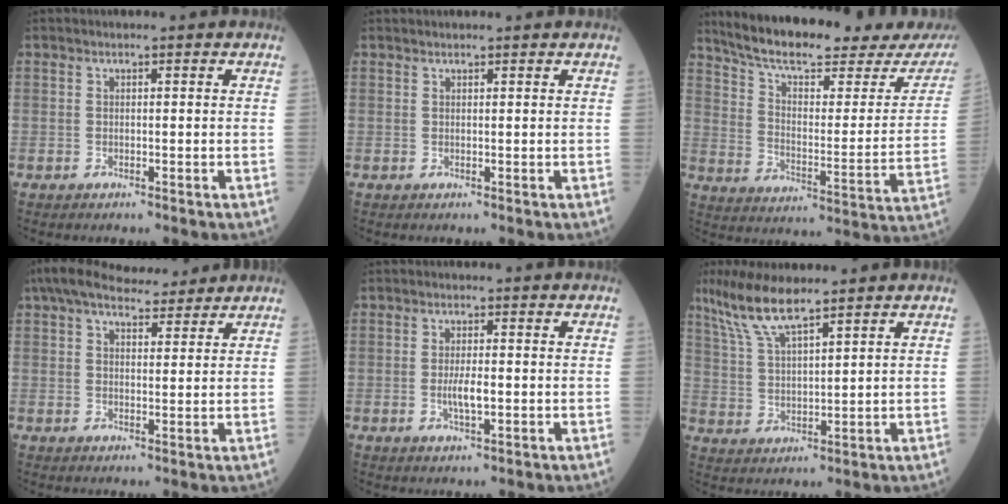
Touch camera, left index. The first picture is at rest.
{"total": 2.7, "force": [2.6, 0.3, 0.8], "torque": [-0.003, 0.025, 0.035]}
{"total": 23.9, "force": [21.0, 2.8, 11.0], "torque": [-0.166, -0.045, 0.289]}
{"total": 11.1, "force": [9.8, 2.6, 4.6], "torque": [-0.068, 0.031, 0.148]}
{"total": 2.9, "force": [-0.6, 0.6, 2.8], "torque": [-0.052, -0.004, -0.008]}
{"total": 8.3, "force": [6.4, 1.0, 5.2], "torque": [-0.107, 0.010, 0.130]}